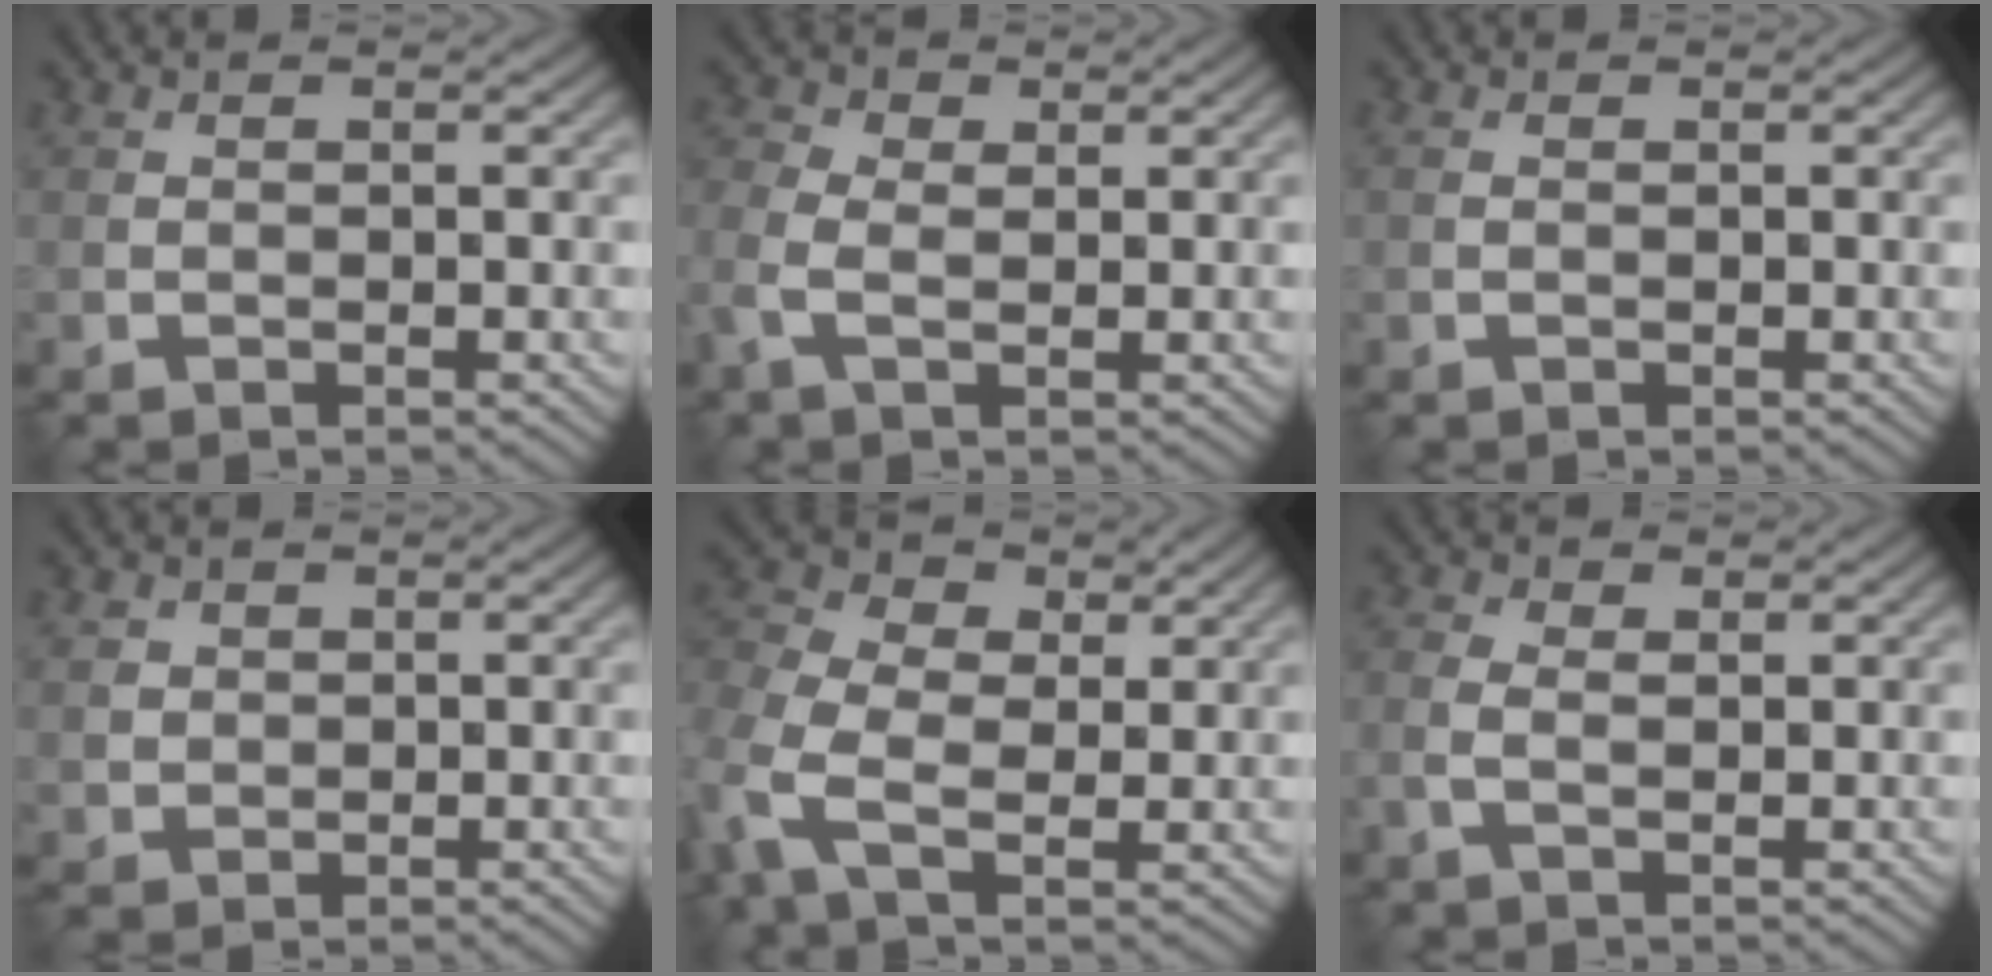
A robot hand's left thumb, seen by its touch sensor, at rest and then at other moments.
{"total": 4.0, "force": [-0.3, 2.5, 3.1], "torque": [-0.089, 0.006, -0.016]}
{"total": 0.9, "force": [0.1, 0.6, 0.7], "torque": [-0.020, 0.002, 0.004]}
{"total": 2.6, "force": [0.9, 2.3, 0.7], "torque": [-0.032, -0.007, 0.025]}
{"total": 7.9, "force": [-0.1, 5.4, 5.8], "torque": [-0.149, 0.011, -0.020]}
{"total": 2.4, "force": [0.0, 1.2, 2.0], "torque": [-0.055, 0.003, -0.003]}